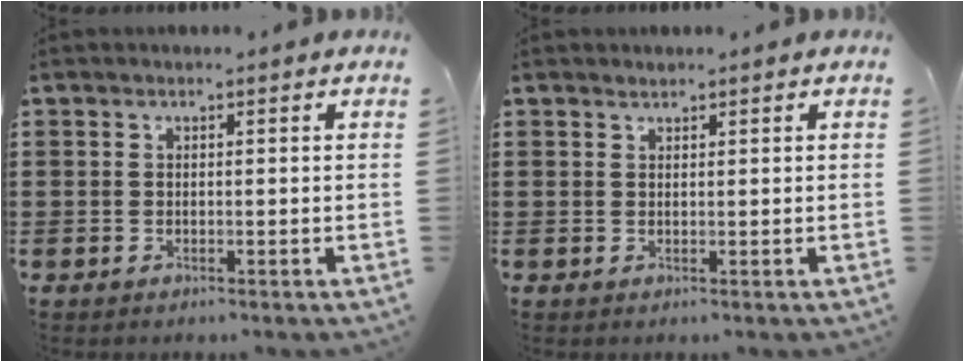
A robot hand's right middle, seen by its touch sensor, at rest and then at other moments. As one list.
[{"total": 0.7, "force": [0.7, 0.2, -0.1], "torque": [0.000, 0.000, 0.014]}]